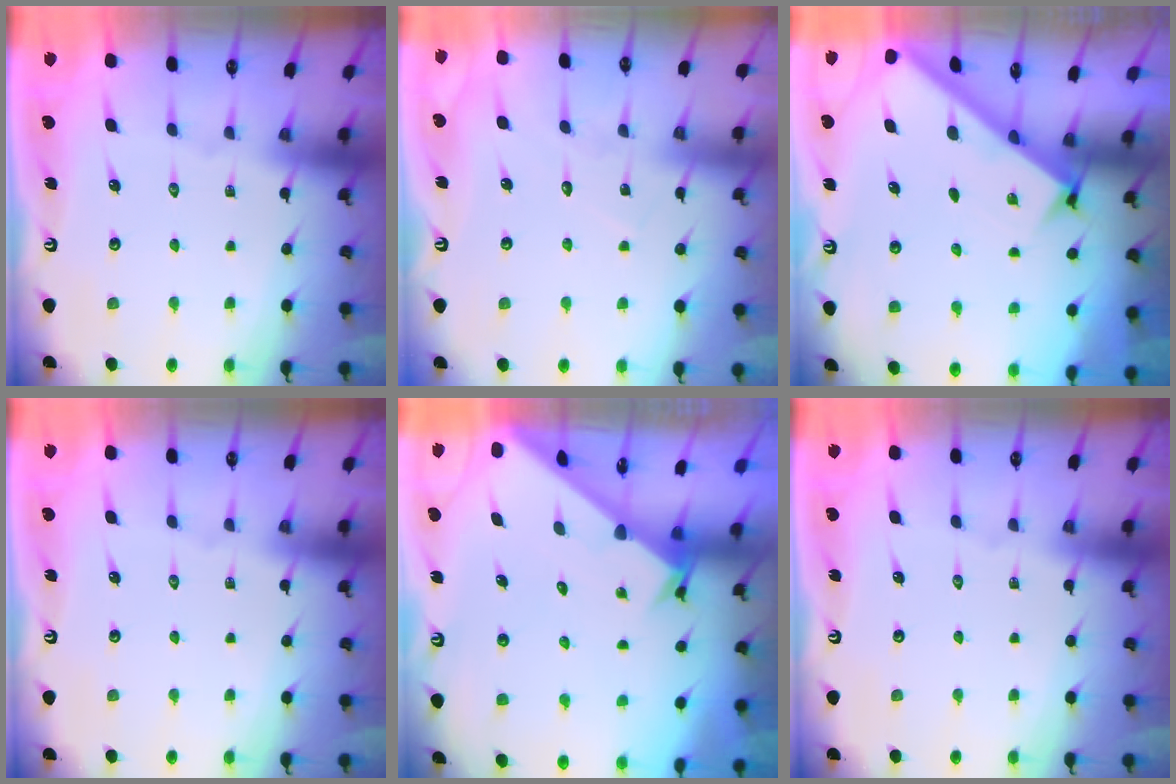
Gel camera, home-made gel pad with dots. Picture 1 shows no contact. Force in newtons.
{"total": 5.4, "press": 5.4, "slide": 0.4}
{"total": 2.8, "press": 2.8, "slide": 0.4}
{"total": 0.0}
{"total": 2.4, "press": 2.4, "slide": 0.2}
{"total": 0.0}